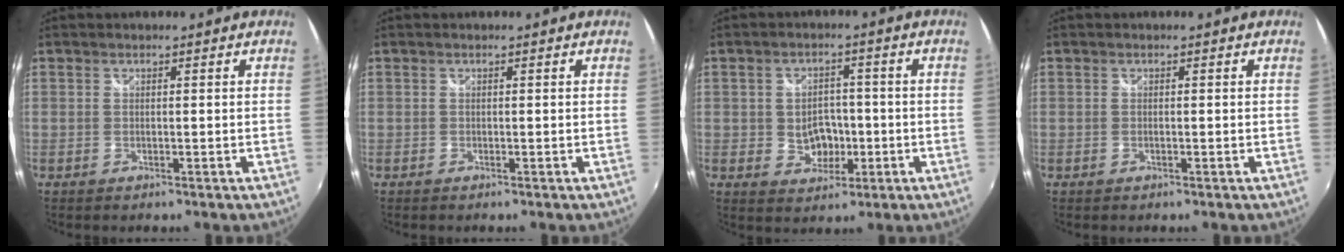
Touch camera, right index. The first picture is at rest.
{"total": 0.0}
{"total": 5.8, "force": [-2.4, 3.8, 3.6], "torque": [-0.065, 0.010, -0.029]}
{"total": 0.0}